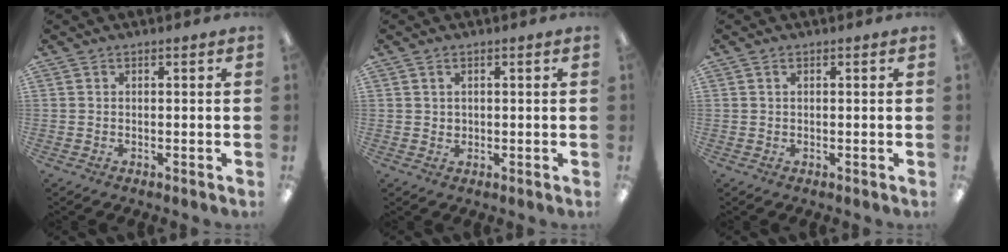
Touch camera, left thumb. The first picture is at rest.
{"total": 1.6, "force": [0.8, 1.2, 0.7], "torque": [-0.008, 0.000, 0.012]}
{"total": 0.8, "force": [0.3, 0.4, 0.6], "torque": [-0.013, 0.005, 0.004]}